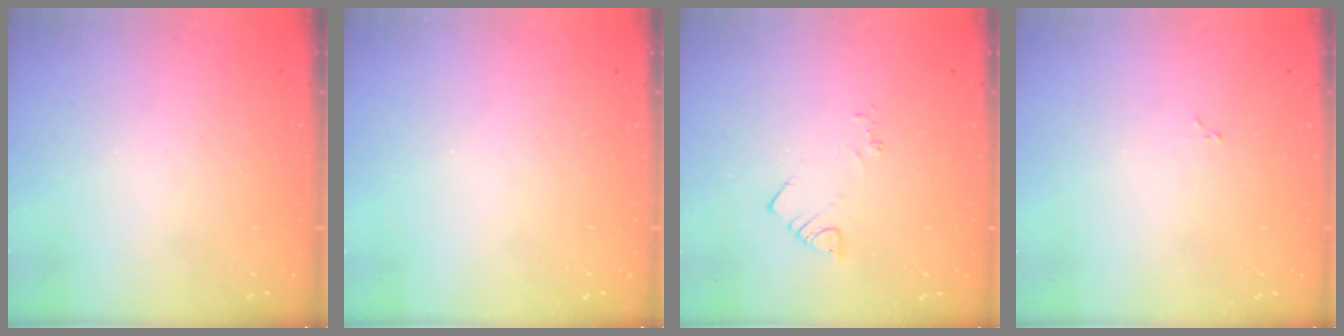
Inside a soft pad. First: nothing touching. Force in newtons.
{"total": 0.0}
{"total": 3.0, "press": 3.0, "slide": 0.4}
{"total": 1.9, "press": 1.9, "slide": 0.3}